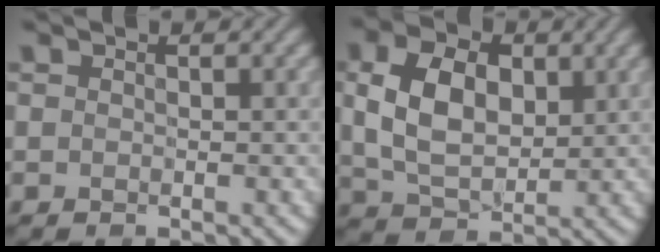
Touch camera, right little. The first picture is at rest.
{"total": 6.9, "force": [0.8, 4.6, 5.2], "torque": [-0.105, 0.005, 0.012]}